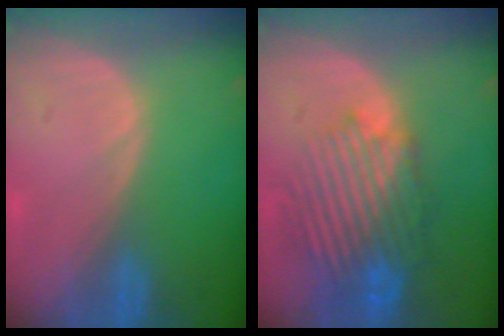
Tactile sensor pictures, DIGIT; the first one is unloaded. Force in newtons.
{"total": 10.3, "press": 9.3, "slide": 4.4}